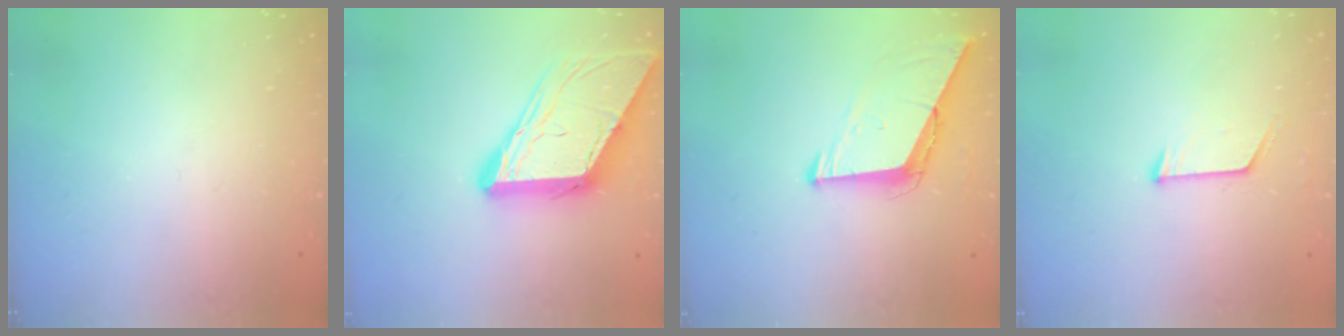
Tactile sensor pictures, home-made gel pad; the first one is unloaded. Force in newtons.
{"total": 12.0, "press": 12.0, "slide": 1.2}
{"total": 7.1, "press": 7.1, "slide": 0.5}
{"total": 6.3, "press": 6.3, "slide": 0.5}